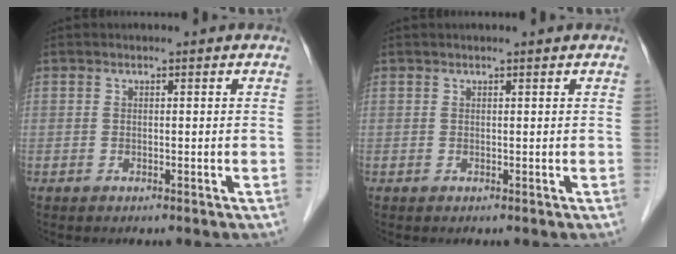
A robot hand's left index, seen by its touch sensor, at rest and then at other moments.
{"total": 1.3, "force": [1.2, -0.1, 0.6], "torque": [-0.009, 0.014, 0.020]}